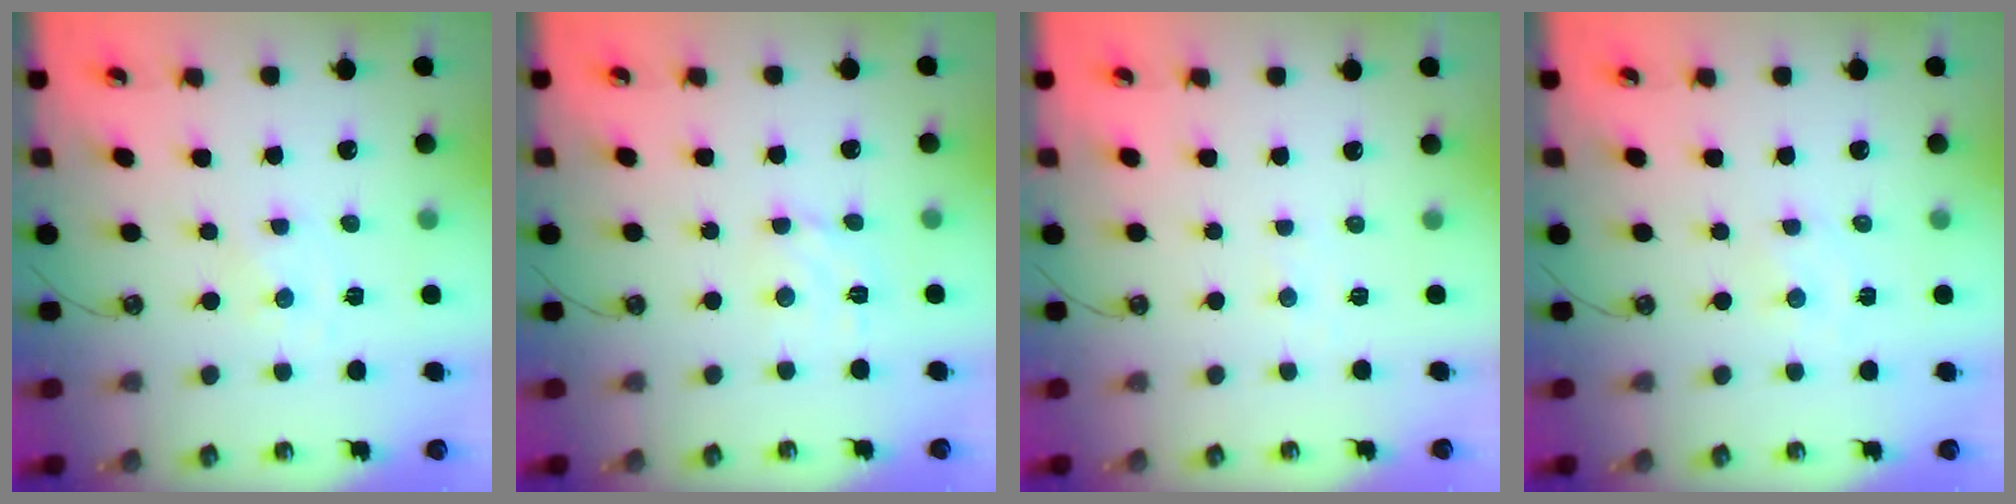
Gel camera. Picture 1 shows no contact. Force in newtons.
{"total": 4.2, "press": 4.2, "slide": 0.4}
{"total": 2.9, "press": 2.9, "slide": 0.4}
{"total": 1.4, "press": 1.4, "slide": 0.2}